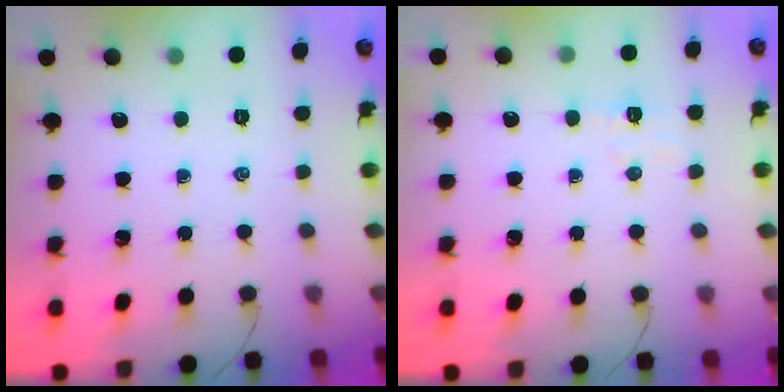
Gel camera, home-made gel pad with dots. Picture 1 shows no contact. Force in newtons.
{"total": 5.1, "press": 5.0, "slide": 1.2}